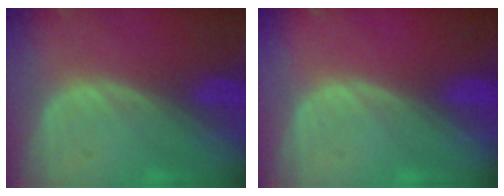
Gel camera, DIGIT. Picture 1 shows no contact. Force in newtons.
{"total": 0.0}